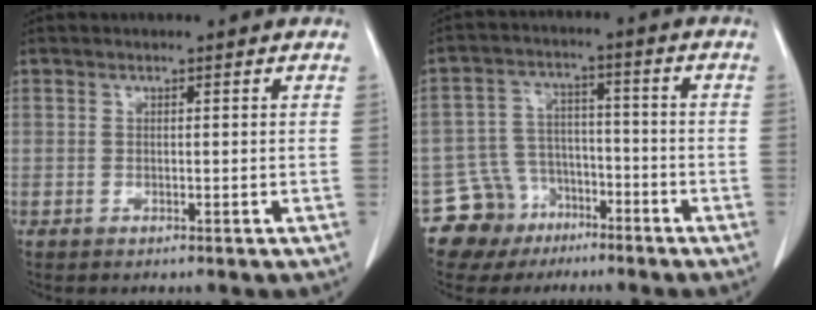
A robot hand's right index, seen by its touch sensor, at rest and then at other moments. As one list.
[{"total": 9.1, "force": [-5.7, 7.1, 0.1], "torque": [-0.004, 0.037, -0.091]}]